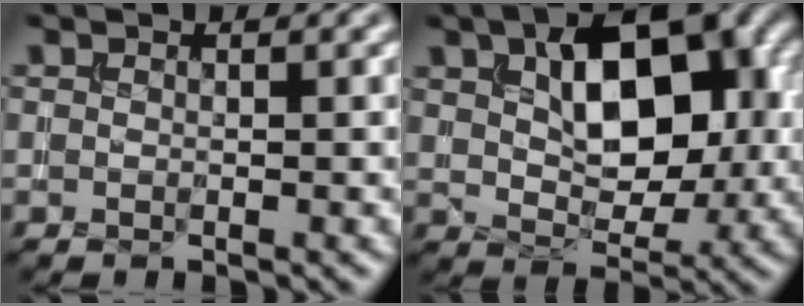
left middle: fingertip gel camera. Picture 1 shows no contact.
{"total": 10.2, "force": [2.5, 5.7, 8.1], "torque": [-0.126, 0.012, 0.042]}